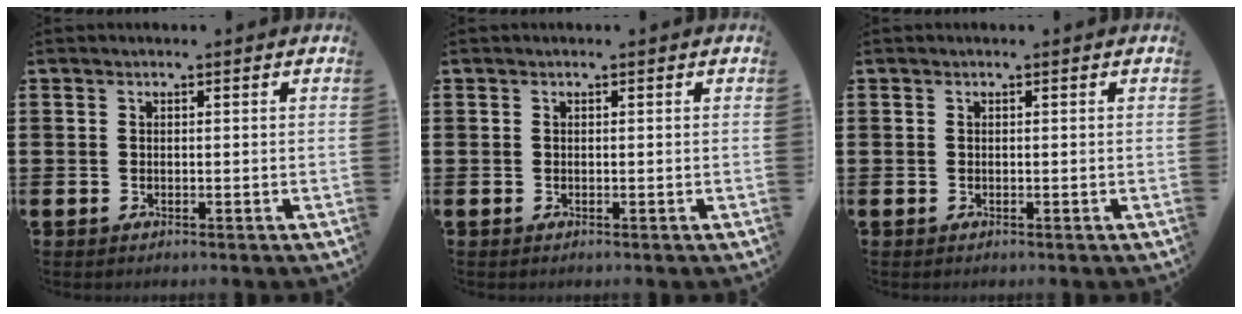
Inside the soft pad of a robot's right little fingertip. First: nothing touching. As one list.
[{"total": 0.0}, {"total": 0.0}]